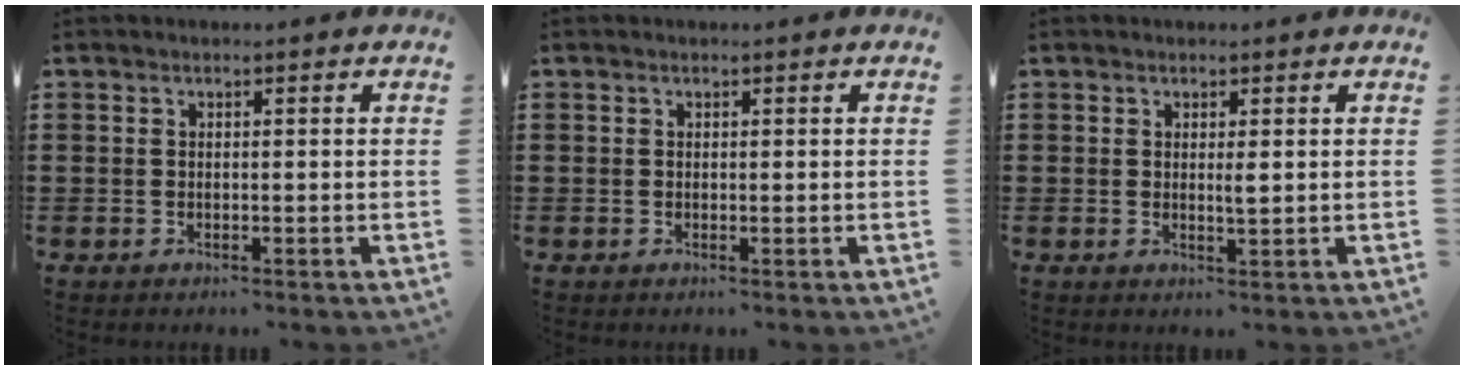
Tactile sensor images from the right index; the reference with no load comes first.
{"total": 0.0}
{"total": 1.7, "force": [0.4, 0.3, 1.6], "torque": [-0.032, 0.002, 0.005]}